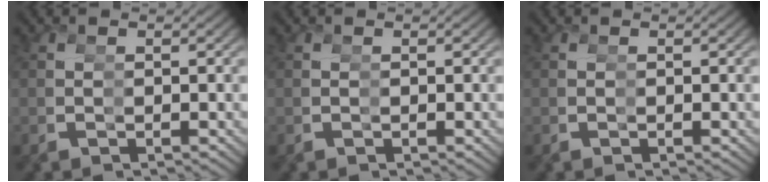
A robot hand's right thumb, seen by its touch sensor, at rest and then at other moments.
{"total": 0.0}
{"total": 0.0}